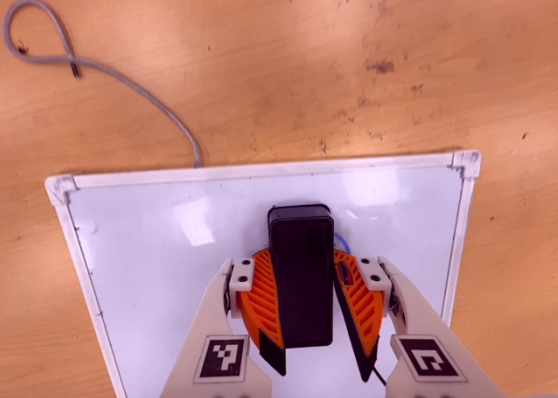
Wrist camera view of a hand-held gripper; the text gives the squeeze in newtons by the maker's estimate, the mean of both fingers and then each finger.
{"total": 13.6, "left": 15.4, "right": 11.9}